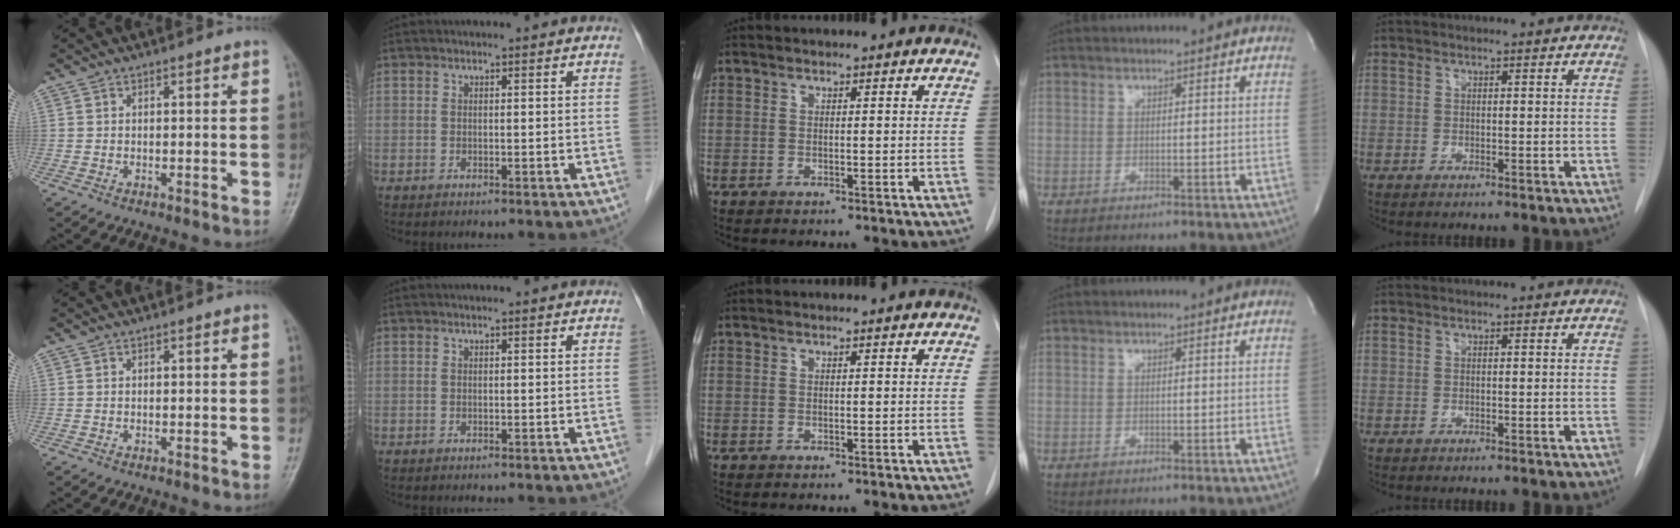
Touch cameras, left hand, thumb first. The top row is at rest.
{}